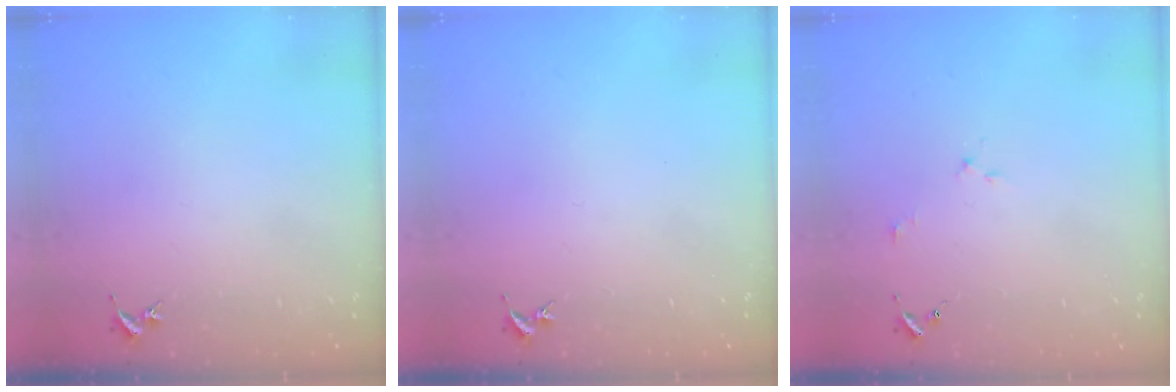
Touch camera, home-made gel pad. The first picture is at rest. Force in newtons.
{"total": 0.0}
{"total": 2.2, "press": 2.2, "slide": 0.2}